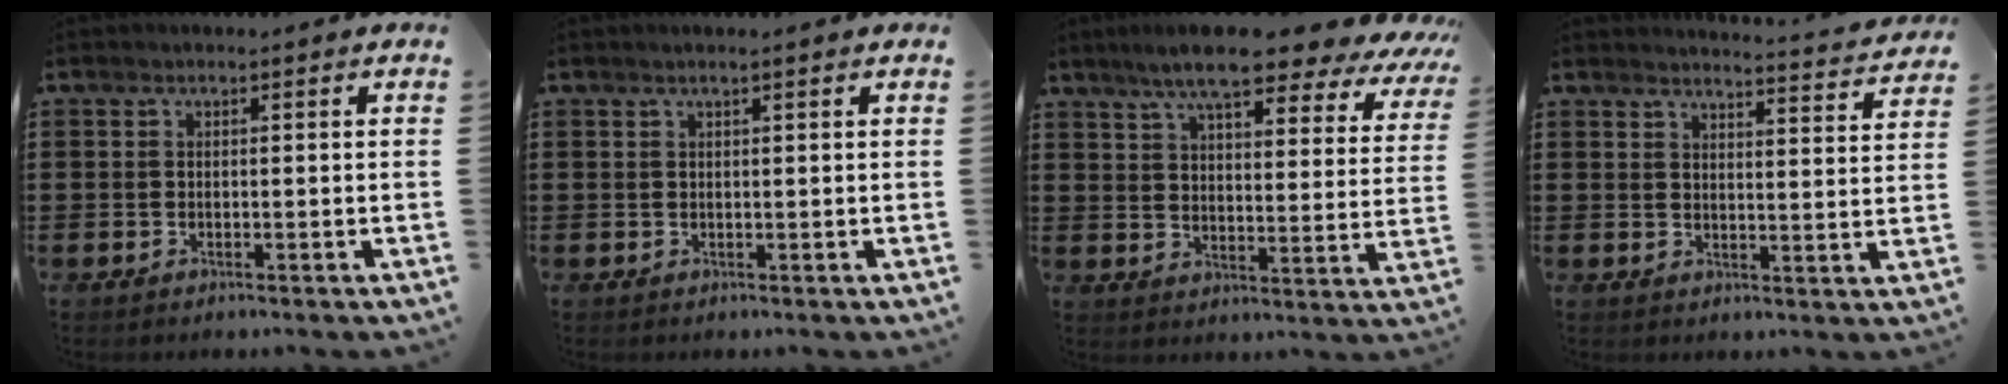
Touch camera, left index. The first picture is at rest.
{"total": 0.8, "force": [0.5, -0.1, 0.6], "torque": [-0.010, 0.000, 0.010]}
{"total": 9.6, "force": [8.1, 1.0, 5.1], "torque": [-0.113, -0.038, 0.137]}
{"total": 3.3, "force": [3.3, -0.5, 0.4], "torque": [-0.014, -0.029, 0.053]}